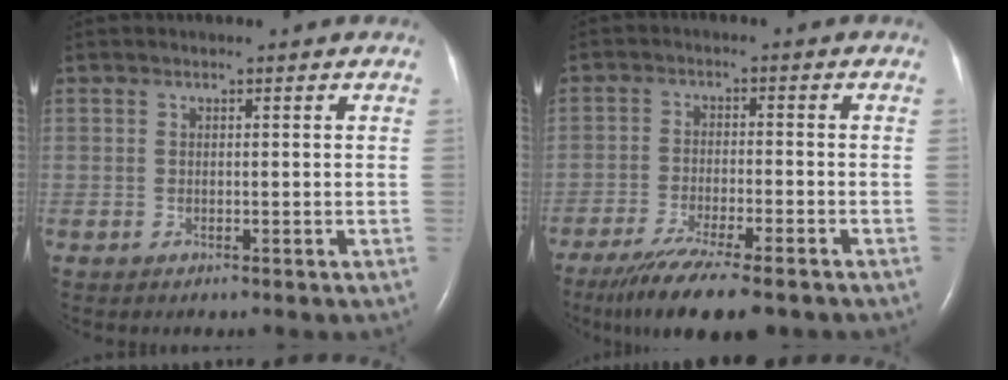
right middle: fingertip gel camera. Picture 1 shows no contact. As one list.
[{"total": 12.1, "force": [-9.3, 1.4, 7.6], "torque": [-0.127, -0.030, -0.146]}]